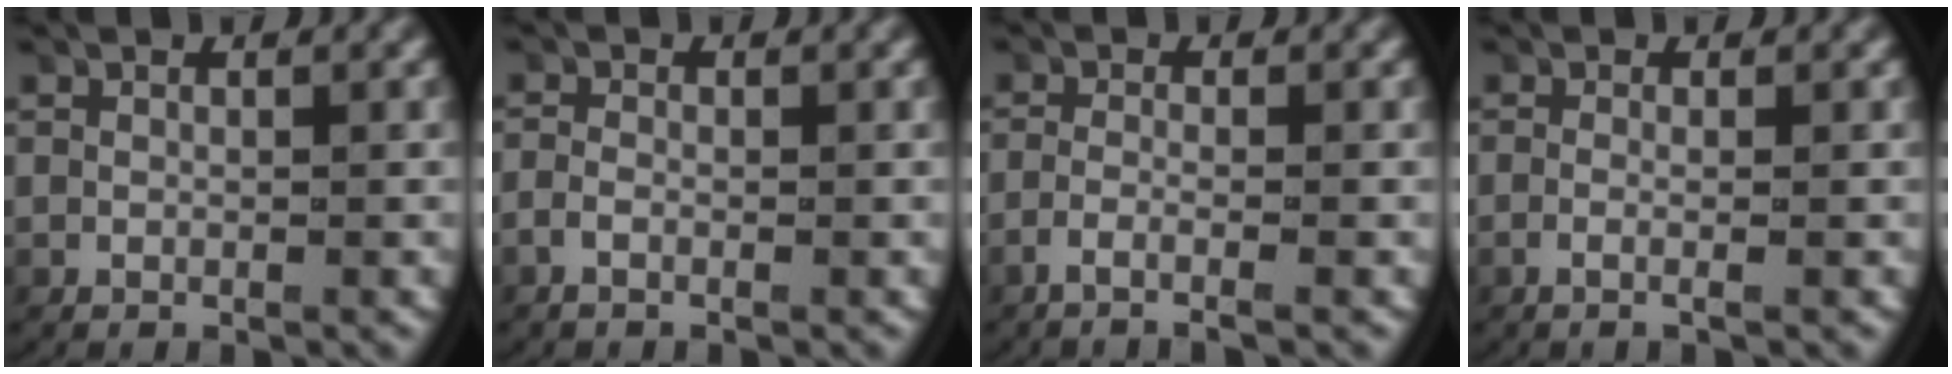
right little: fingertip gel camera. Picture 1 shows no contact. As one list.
[{"total": 1.0, "force": [-0.8, 0.2, 0.6], "torque": [-0.028, -0.006, -0.013]}, {"total": 2.6, "force": [-1.9, -0.2, 1.7], "torque": [-0.044, -0.008, -0.032]}, {"total": 1.5, "force": [-0.9, -0.2, 1.2], "torque": [-0.040, -0.009, -0.012]}]